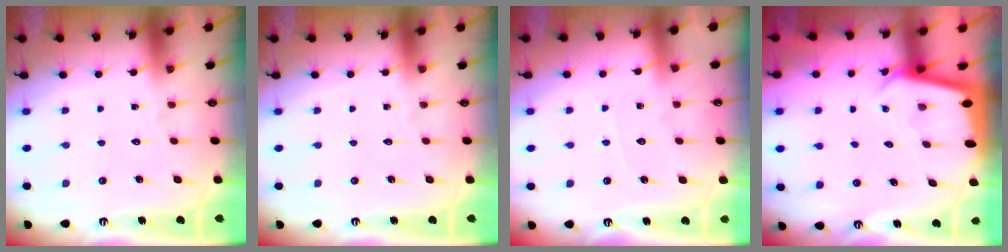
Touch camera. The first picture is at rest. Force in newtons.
{"total": 0.0}
{"total": 2.7, "press": 2.7, "slide": 0.4}
{"total": 2.1, "press": 2.1, "slide": 0.1}